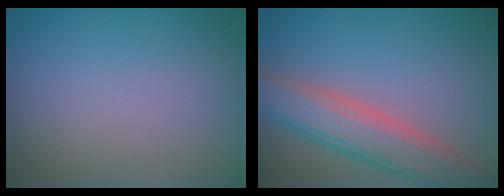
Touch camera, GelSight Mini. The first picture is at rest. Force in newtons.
{"total": 6.4, "press": 6.4, "slide": 0.4}